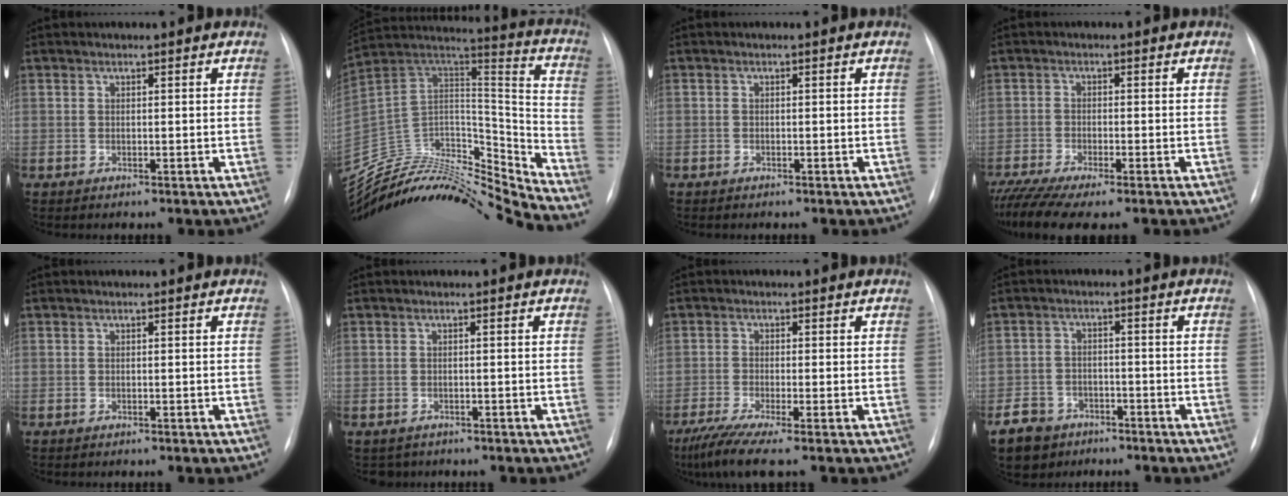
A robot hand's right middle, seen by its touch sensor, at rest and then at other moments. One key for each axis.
{"total": 28.9, "fx": -27.5, "fy": 2.6, "fz": 8.4, "tx": -0.176, "ty": 0.013, "tz": -0.448}
{"total": 0.6, "fx": -0.4, "fy": 0.4, "fz": 0.0, "tx": -0.004, "ty": 0.003, "tz": -0.006}
{"total": 9.1, "fx": -7.4, "fy": 1.1, "fz": 5.3, "tx": -0.091, "ty": -0.014, "tz": -0.119}
{"total": 0.0}
{"total": 2.0, "fx": -1.5, "fy": 1.3, "fz": -0.1, "tx": -0.001, "ty": 0.002, "tz": -0.021}
{"total": 6.3, "fx": -4.6, "fy": -0.4, "fz": 4.3, "tx": -0.079, "ty": -0.023, "tz": -0.083}
{"total": 7.0, "fx": -4.7, "fy": 4.9, "fz": 1.4, "tx": -0.039, "ty": 0.003, "tz": -0.079}